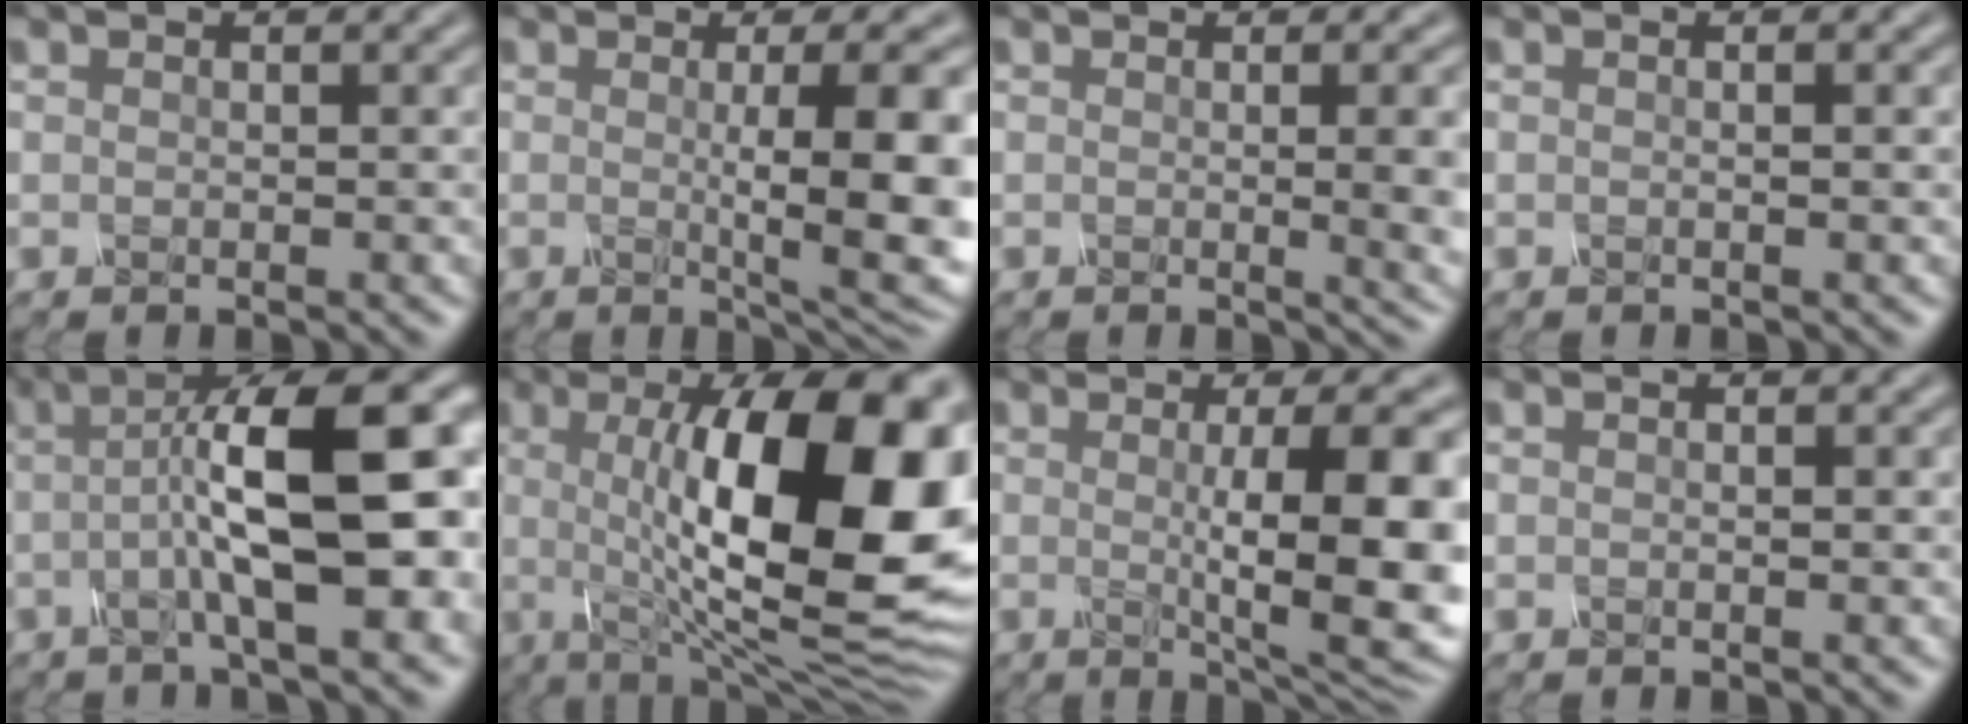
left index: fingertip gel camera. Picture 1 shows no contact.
{"total": 8.6, "force": [-0.2, 2.0, 8.3], "torque": [-0.108, -0.008, 0.001]}
{"total": 6.4, "force": [0.0, 2.7, 5.8], "torque": [-0.034, 0.003, 0.001]}
{"total": 1.3, "force": [0.0, 0.5, 1.2], "torque": [-0.015, 0.000, -0.009]}
{"total": 11.7, "force": [0.2, 2.9, 11.3], "torque": [-0.169, 0.019, -0.005]}
{"total": 17.8, "force": [1.9, 5.8, 16.7], "torque": [-0.217, 0.007, 0.027]}
{"total": 10.3, "force": [-0.1, 2.7, 10.0], "torque": [-0.124, -0.007, 0.001]}
{"total": 0.7, "force": [-0.1, 0.2, 0.7], "torque": [-0.010, -0.001, -0.005]}